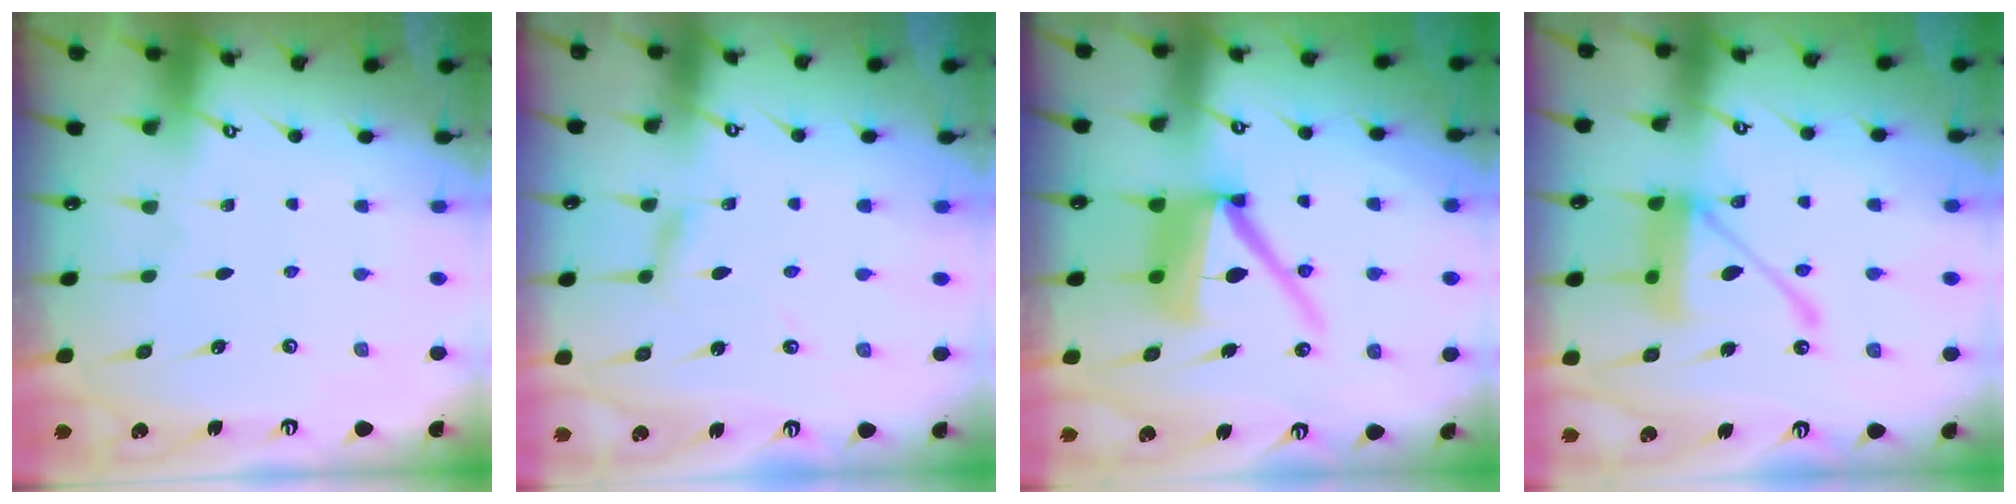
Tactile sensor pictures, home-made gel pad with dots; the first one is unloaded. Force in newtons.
{"total": 4.1, "press": 4.1, "slide": 0.3}
{"total": 14.3, "press": 14.2, "slide": 1.5}
{"total": 15.1, "press": 15.0, "slide": 1.8}